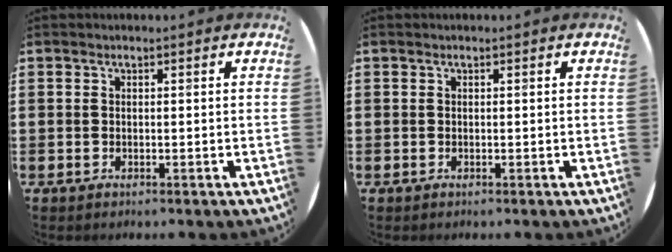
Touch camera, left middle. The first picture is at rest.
{"total": 0.0}